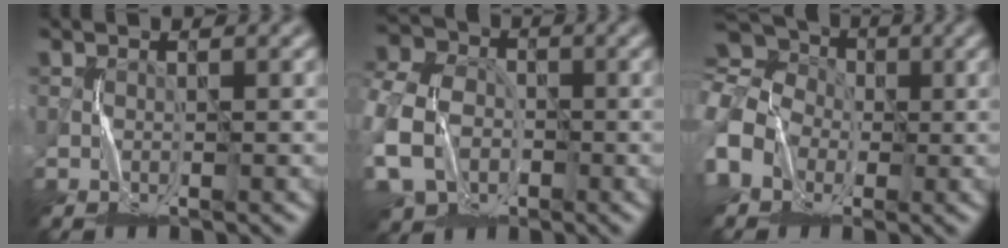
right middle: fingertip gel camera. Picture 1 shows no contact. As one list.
[{"total": 11.5, "force": [-3.2, 9.1, 6.2], "torque": [-0.165, -0.027, -0.073]}, {"total": 10.5, "force": [-1.2, 8.9, 5.4], "torque": [-0.137, 0.018, -0.054]}]